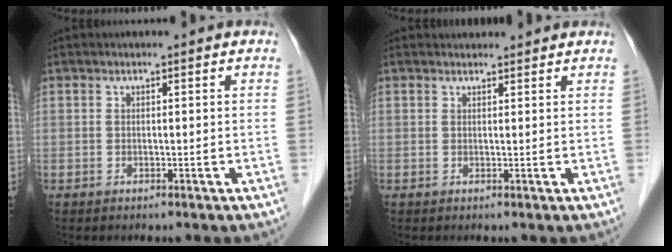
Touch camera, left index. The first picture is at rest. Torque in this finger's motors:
{"motor_torque": [-0.14, -0.16, -0.02, -0.01]}